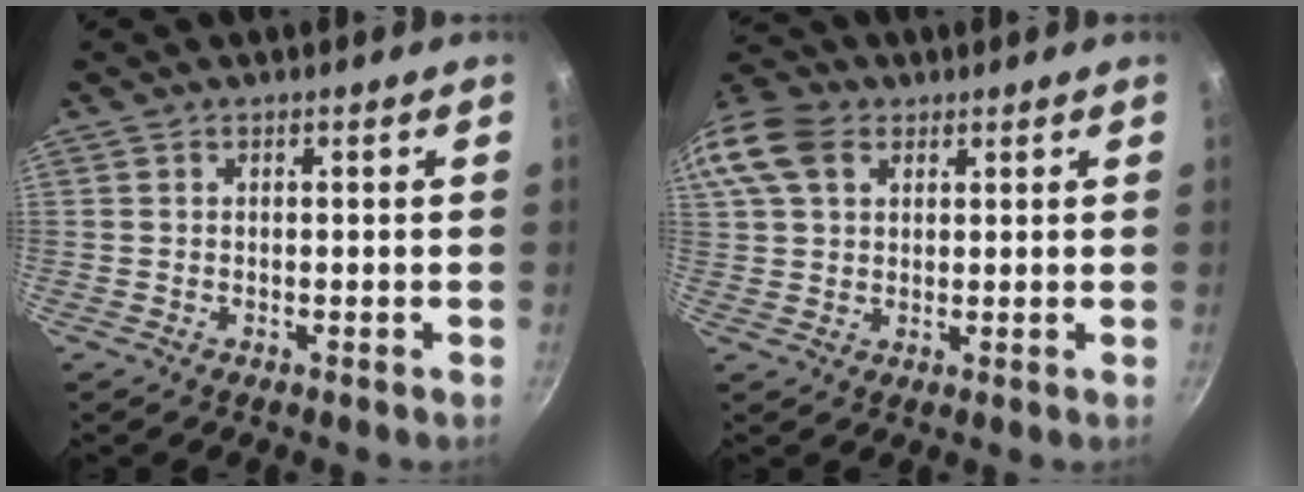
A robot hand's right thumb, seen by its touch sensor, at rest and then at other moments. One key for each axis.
{"total": 14.9, "fx": 5.9, "fy": 10.7, "fz": 8.5, "tx": -0.192, "ty": 0.031, "tz": 0.102}